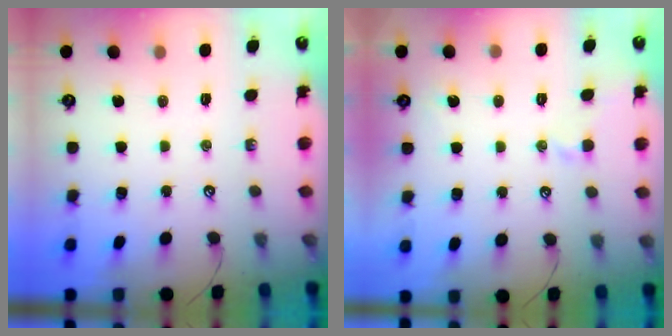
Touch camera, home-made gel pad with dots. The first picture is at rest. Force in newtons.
{"total": 1.0, "press": 0.9, "slide": 0.5}